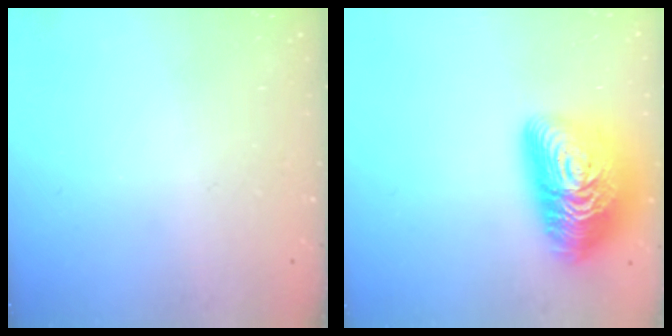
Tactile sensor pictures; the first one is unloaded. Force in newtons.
{"total": 23.6, "press": 23.6, "slide": 0.9}